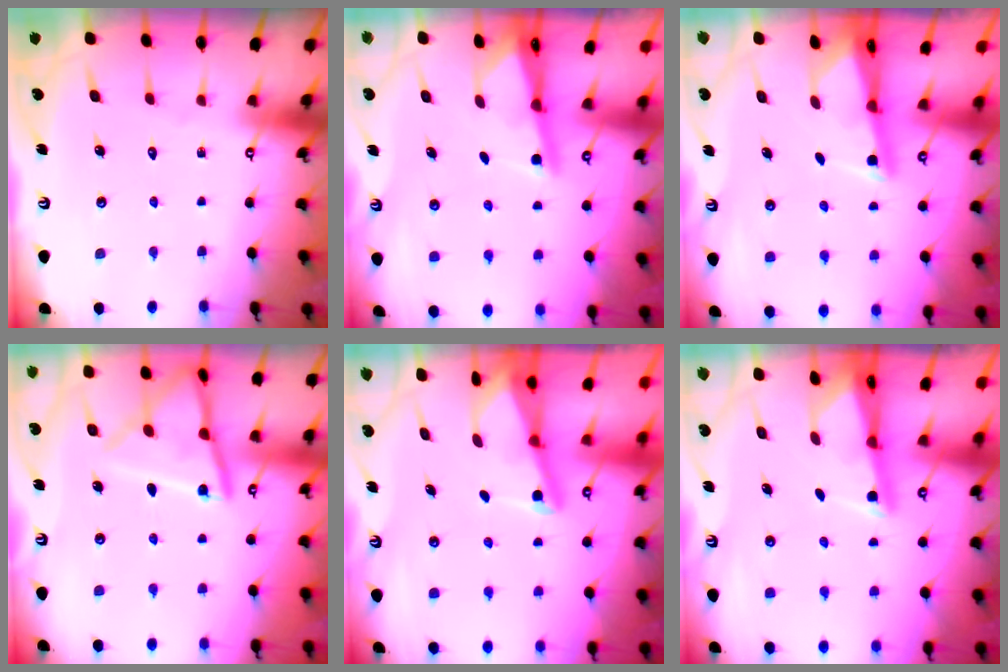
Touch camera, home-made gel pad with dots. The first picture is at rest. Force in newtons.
{"total": 3.1, "press": 3.1, "slide": 0.6}
{"total": 1.9, "press": 1.9, "slide": 0.3}
{"total": 13.1, "press": 13.1, "slide": 1.4}
{"total": 2.2, "press": 2.2, "slide": 0.3}
{"total": 1.9, "press": 1.9, "slide": 0.3}